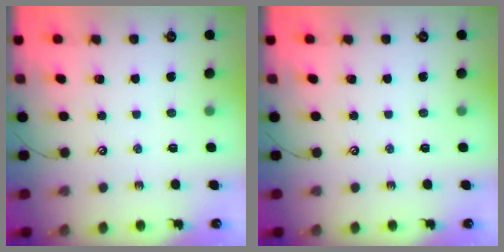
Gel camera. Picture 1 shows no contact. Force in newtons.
{"total": 0.0}